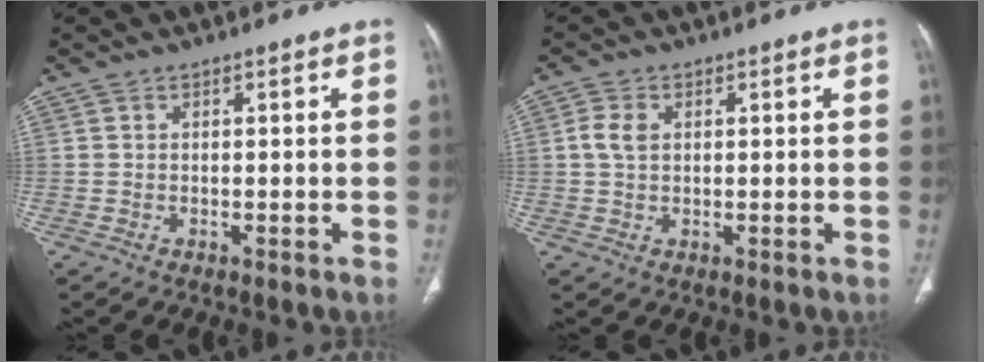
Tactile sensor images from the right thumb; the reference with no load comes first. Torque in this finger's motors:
{"motor_torque": [-0.05, 0.38, 0.44, 0.03, 0.02]}